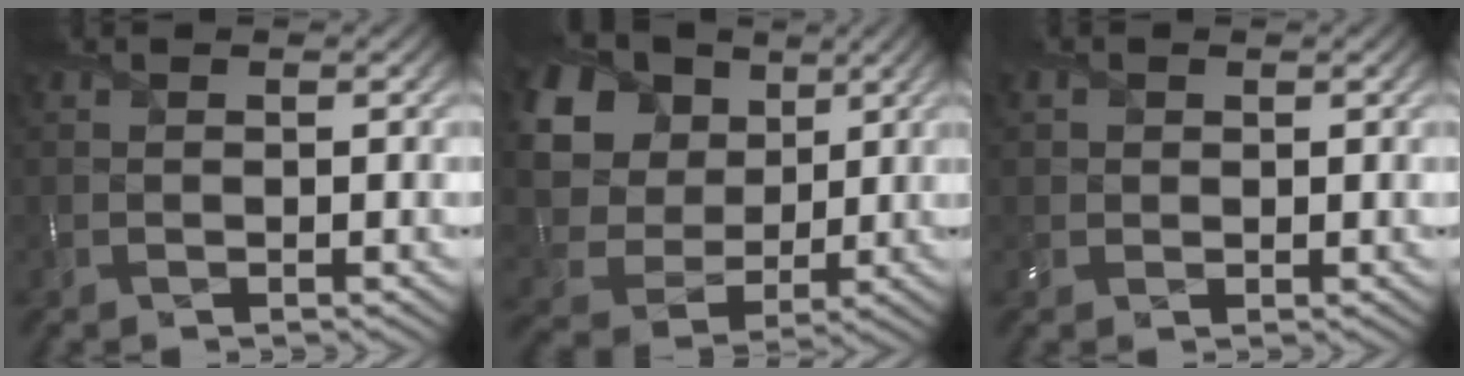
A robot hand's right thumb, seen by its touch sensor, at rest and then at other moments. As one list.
[{"total": 17.8, "force": [7.1, 13.6, 8.9], "torque": [-0.274, 0.034, 0.162]}, {"total": 1.7, "force": [0.6, 1.6, 0.4], "torque": [-0.015, 0.000, 0.009]}]